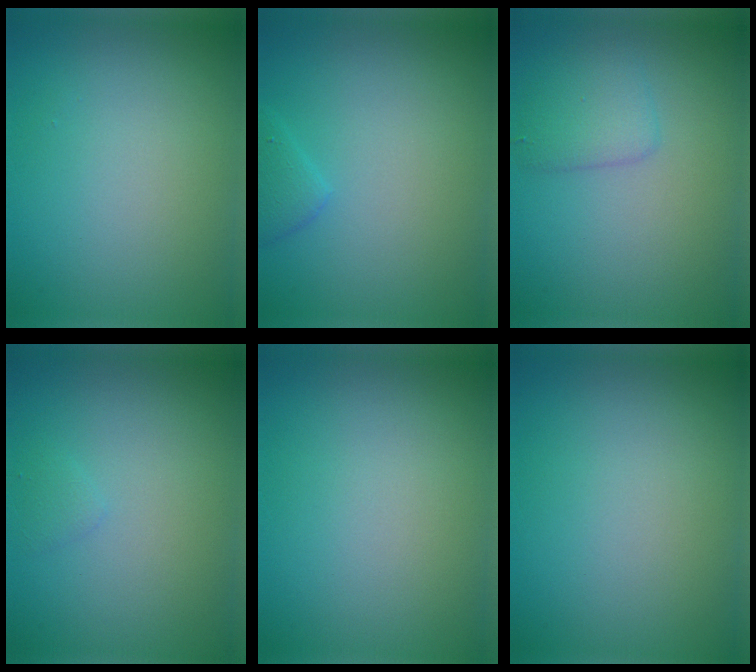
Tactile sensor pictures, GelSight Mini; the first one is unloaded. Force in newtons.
{"total": 1.2, "press": 1.2, "slide": 0.2}
{"total": 2.2, "press": 2.2, "slide": 0.1}
{"total": 0.6, "press": 0.6, "slide": 0.1}
{"total": 0.0}
{"total": 0.0}